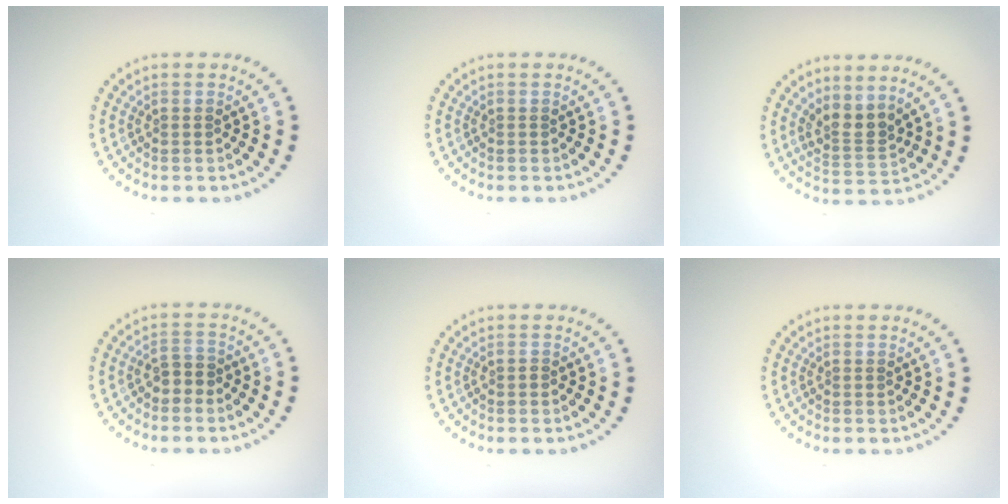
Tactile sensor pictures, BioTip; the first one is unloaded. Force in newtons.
{"total": 0.0}
{"total": 2.6, "press": 1.9, "slide": 1.8}
{"total": 1.9, "press": 1.7, "slide": 0.7}
{"total": 0.7, "press": 0.7, "slide": 0.1}
{"total": 0.0}